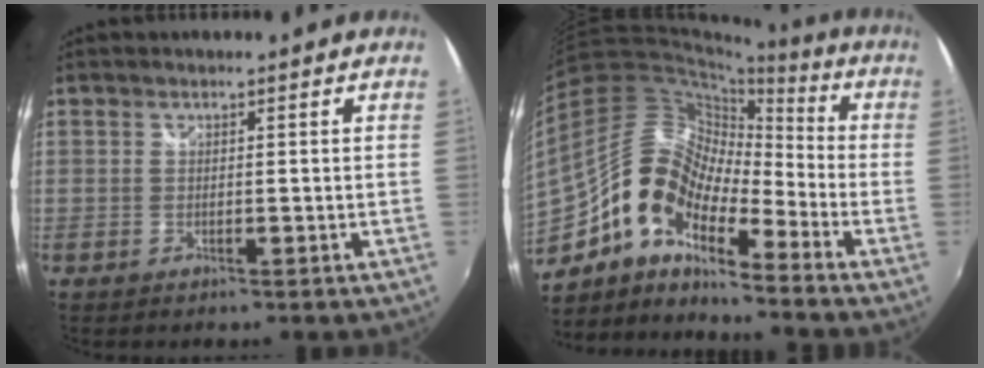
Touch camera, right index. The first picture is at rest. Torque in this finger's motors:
{"motor_torque": [1.11, -1.02, 0.96, 0.19]}